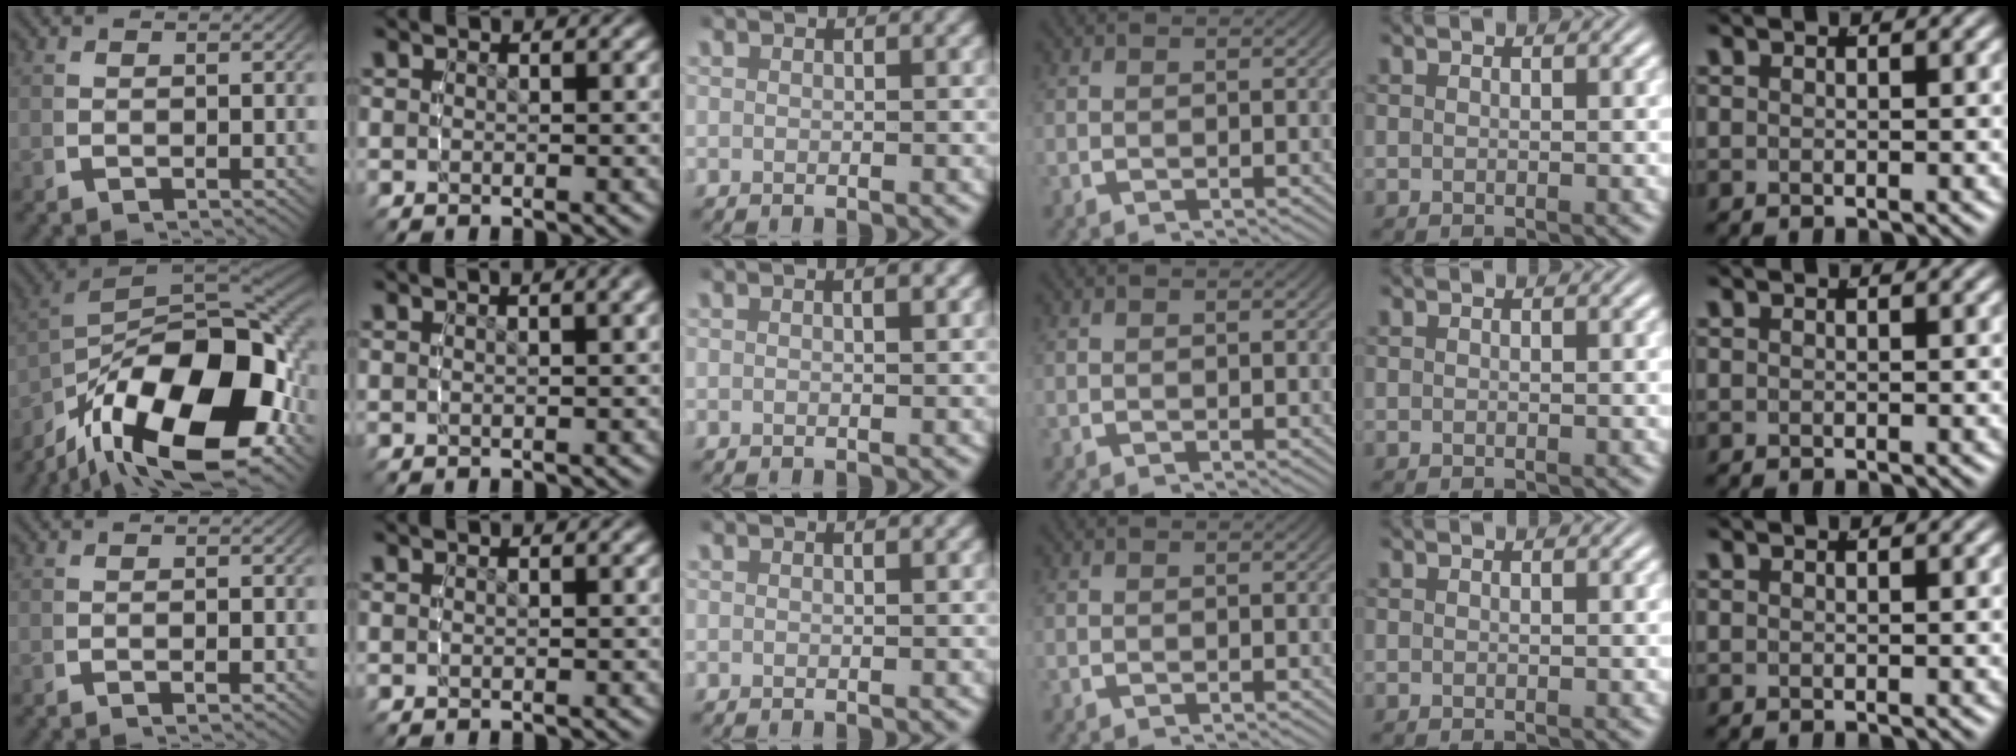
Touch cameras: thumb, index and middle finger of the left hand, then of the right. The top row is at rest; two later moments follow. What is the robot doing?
{"motion": "lift_and_place", "object": "screwdriver"}